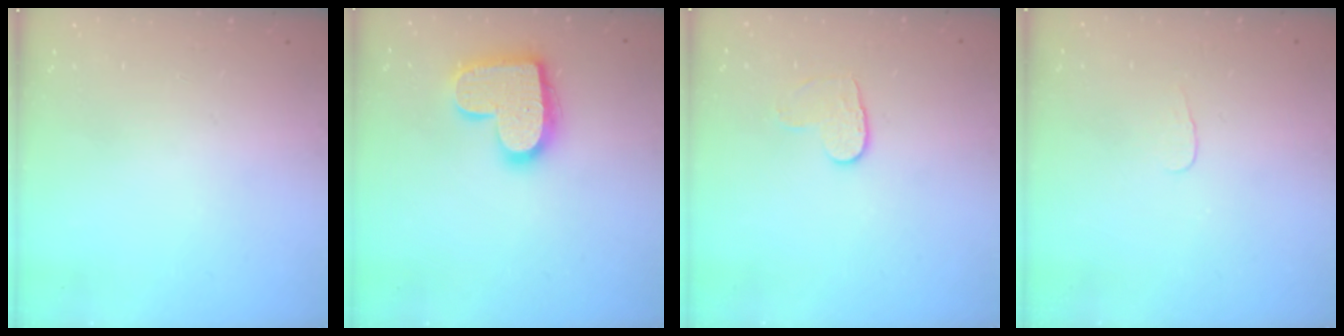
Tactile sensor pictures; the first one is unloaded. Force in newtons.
{"total": 15.3, "press": 15.3, "slide": 1.1}
{"total": 5.8, "press": 5.7, "slide": 0.5}
{"total": 2.8, "press": 2.7, "slide": 0.3}